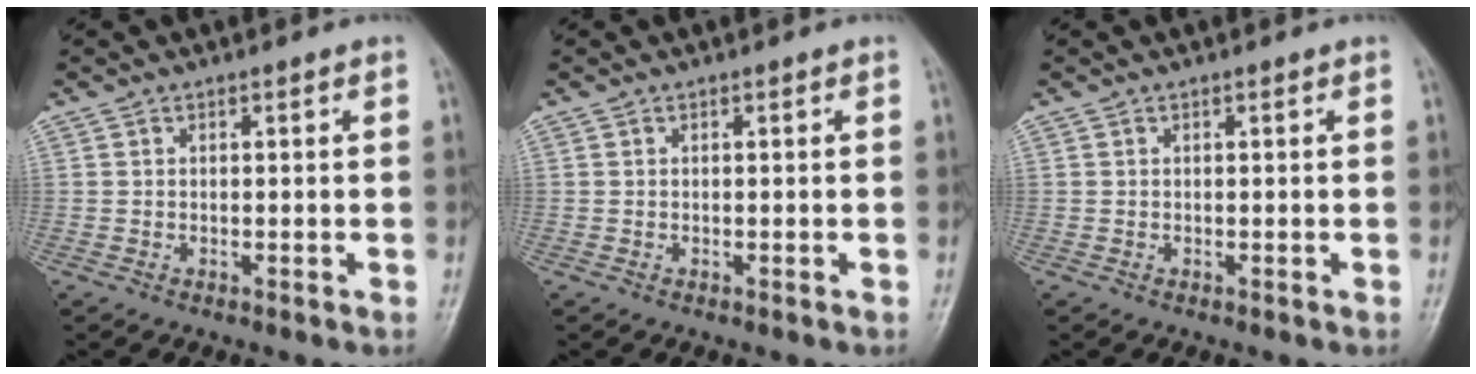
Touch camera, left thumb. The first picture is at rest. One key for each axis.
{"total": 0.0}
{"total": 0.0}